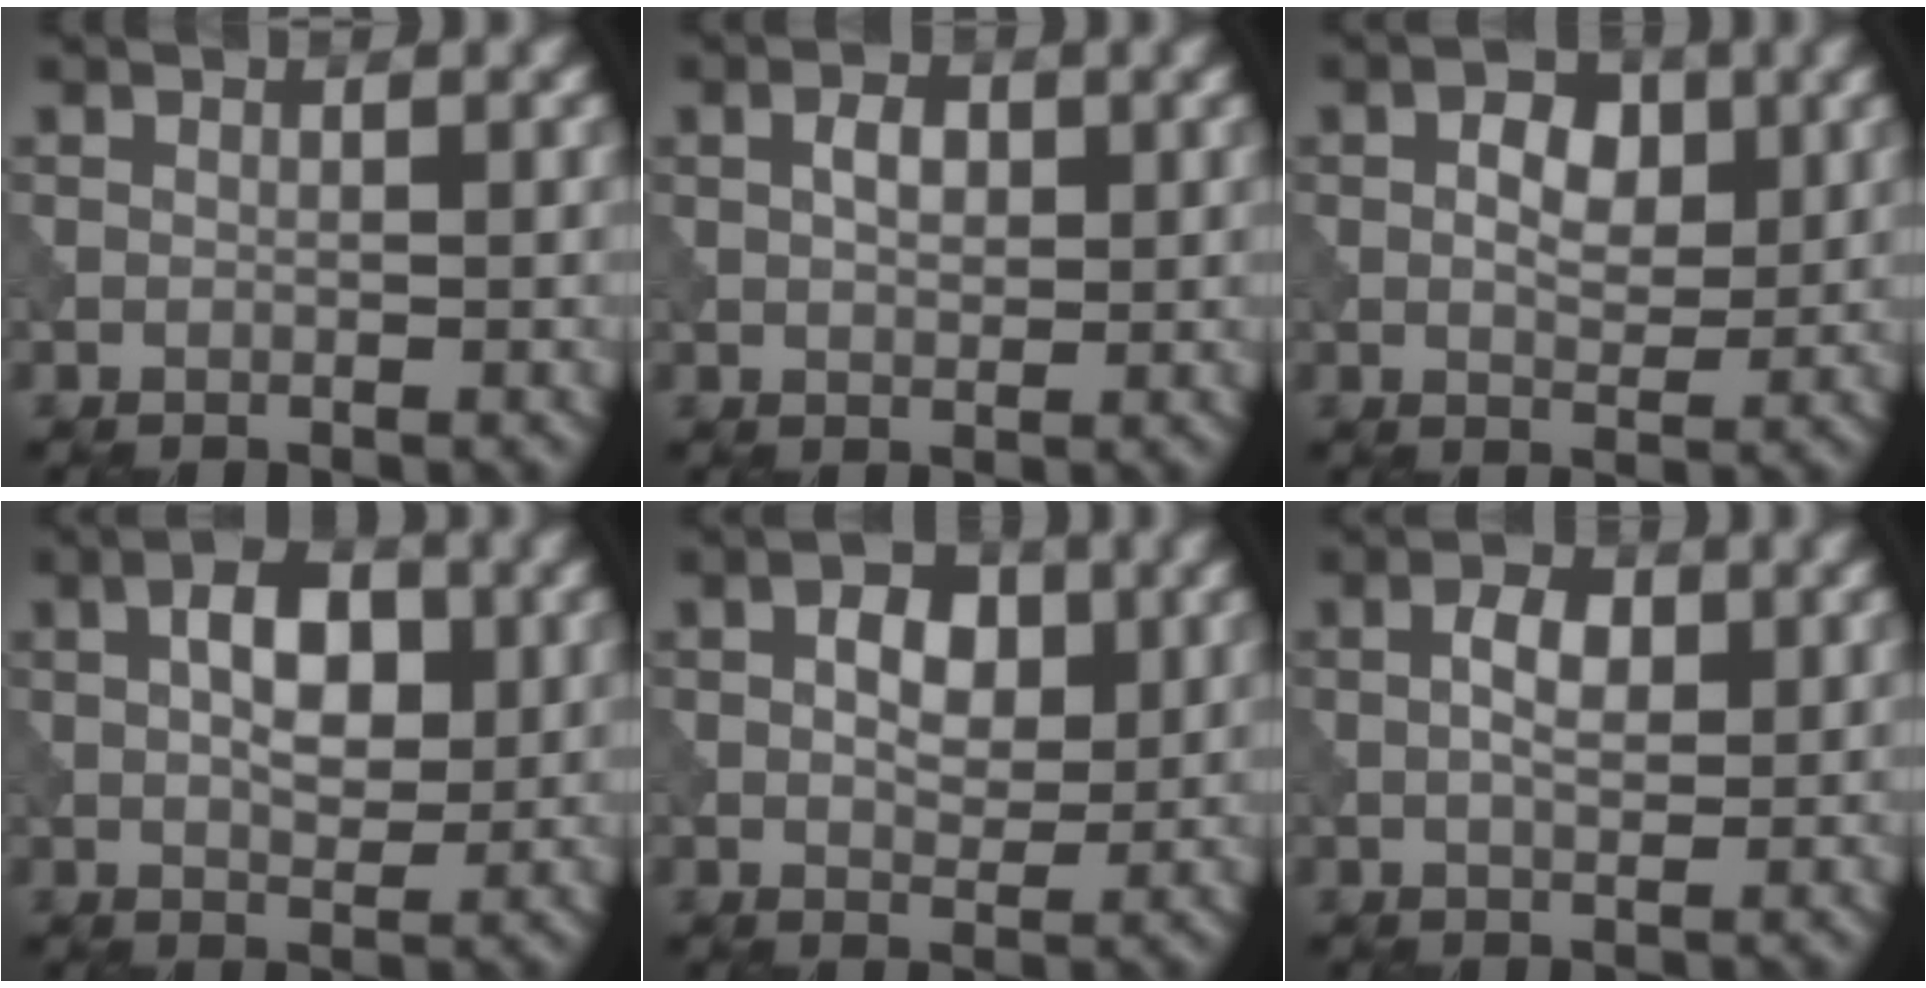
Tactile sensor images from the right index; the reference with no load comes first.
{"total": 2.1, "force": [0.4, 1.3, 1.7], "torque": [-0.031, 0.003, 0.005]}
{"total": 3.5, "force": [0.7, 2.1, 2.7], "torque": [-0.045, 0.001, 0.009]}
{"total": 5.1, "force": [1.0, 2.8, 4.2], "torque": [-0.067, 0.005, 0.012]}
{"total": 3.9, "force": [0.7, 2.4, 3.0], "torque": [-0.049, 0.002, 0.010]}
{"total": 2.9, "force": [0.4, 1.5, 2.4], "torque": [-0.047, 0.003, 0.004]}